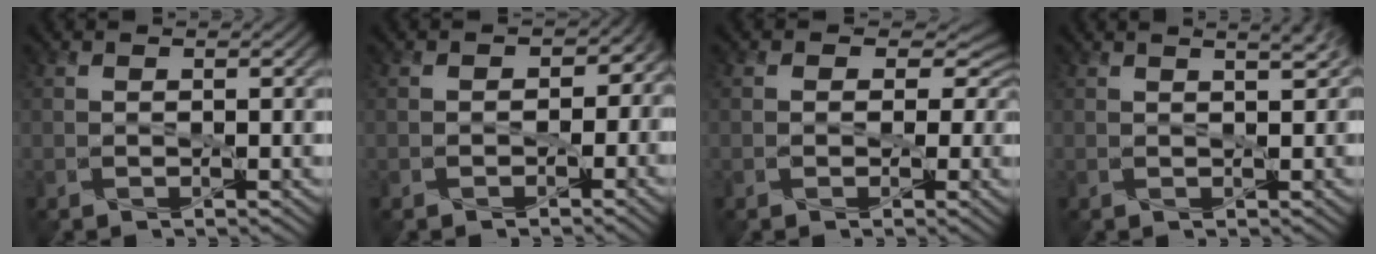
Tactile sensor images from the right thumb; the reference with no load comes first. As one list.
[{"total": 2.6, "force": [-0.7, 2.3, 0.9], "torque": [0.005, -0.003, -0.011]}, {"total": 3.9, "force": [0.4, 3.4, 1.9], "torque": [-0.022, 0.003, -0.002]}, {"total": 2.6, "force": [1.8, 0.9, 1.6], "torque": [-0.015, 0.003, 0.011]}]